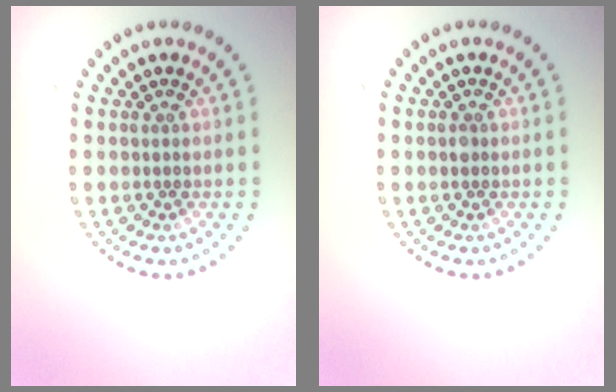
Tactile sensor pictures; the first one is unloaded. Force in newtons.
{"total": 0.8, "press": 0.8, "slide": 0.2}